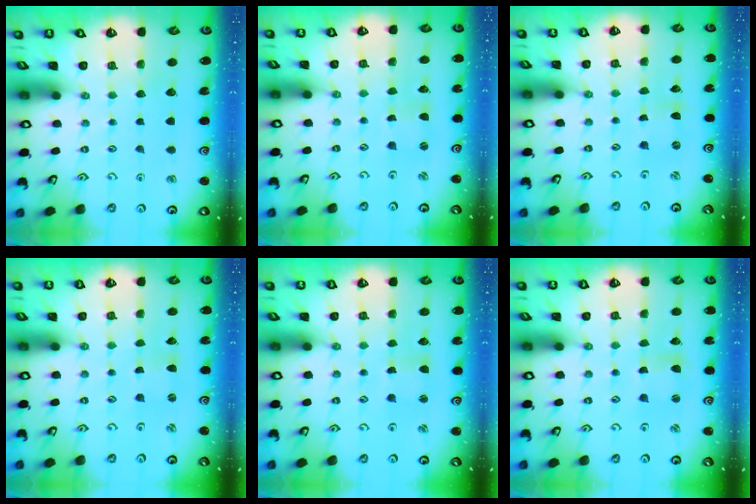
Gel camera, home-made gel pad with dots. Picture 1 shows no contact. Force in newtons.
{"total": 0.7, "press": 0.7, "slide": 0.0}
{"total": 0.0}
{"total": 1.2, "press": 1.2, "slide": 0.4}
{"total": 1.4, "press": 1.3, "slide": 0.3}
{"total": 1.7, "press": 1.7, "slide": 0.3}